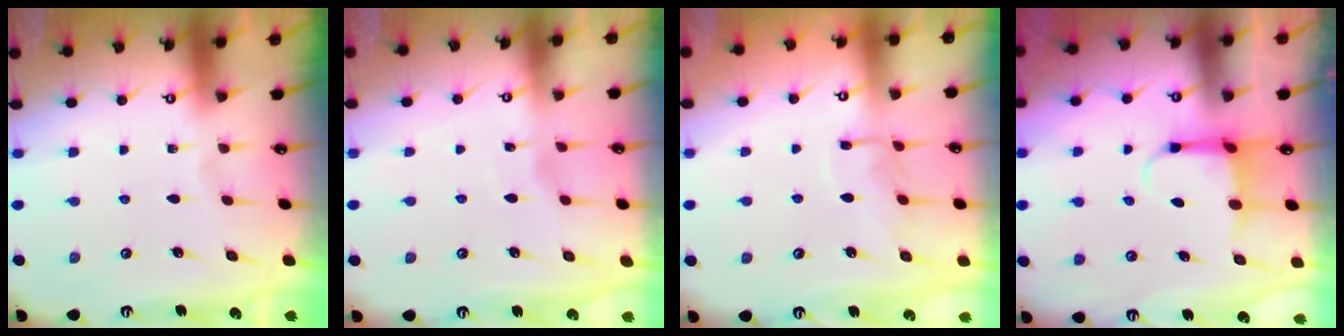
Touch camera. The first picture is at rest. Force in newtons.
{"total": 1.7, "press": 1.7, "slide": 0.3}
{"total": 7.1, "press": 7.1, "slide": 0.5}
{"total": 4.0, "press": 3.9, "slide": 1.1}